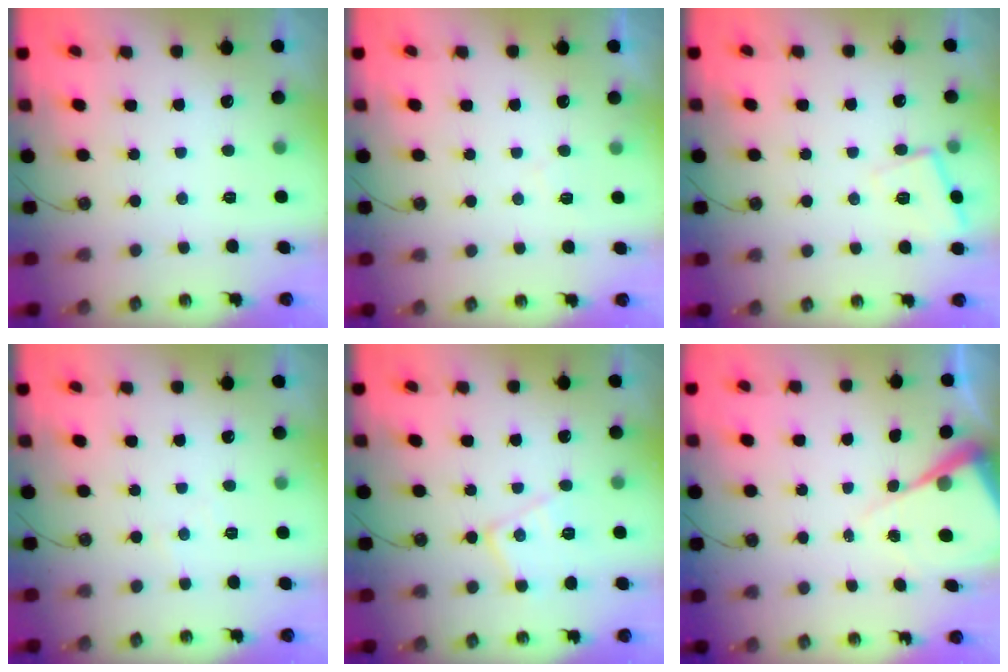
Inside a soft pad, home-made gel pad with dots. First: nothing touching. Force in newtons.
{"total": 4.8, "press": 4.7, "slide": 0.9}
{"total": 7.0, "press": 6.9, "slide": 1.0}
{"total": 2.7, "press": 2.6, "slide": 0.5}
{"total": 12.0, "press": 11.9, "slide": 0.9}
{"total": 7.8, "press": 7.8, "slide": 0.5}